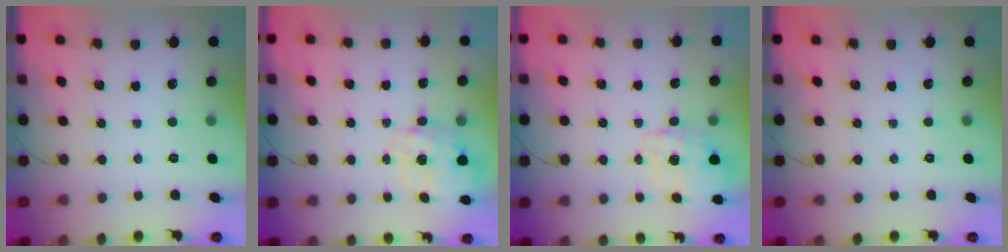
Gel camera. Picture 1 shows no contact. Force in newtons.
{"total": 2.8, "press": 2.7, "slide": 0.9}
{"total": 1.5, "press": 1.5, "slide": 0.5}
{"total": 0.0}